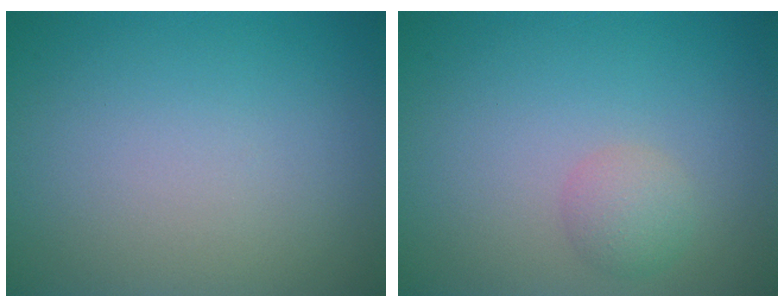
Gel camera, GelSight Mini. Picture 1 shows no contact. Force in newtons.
{"total": 1.9, "press": 1.9, "slide": 0.1}